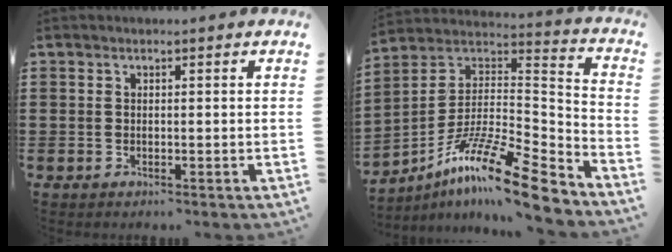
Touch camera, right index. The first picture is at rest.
{"total": 14.5, "force": [-10.3, 2.2, 10.0], "torque": [-0.181, 0.017, -0.193]}